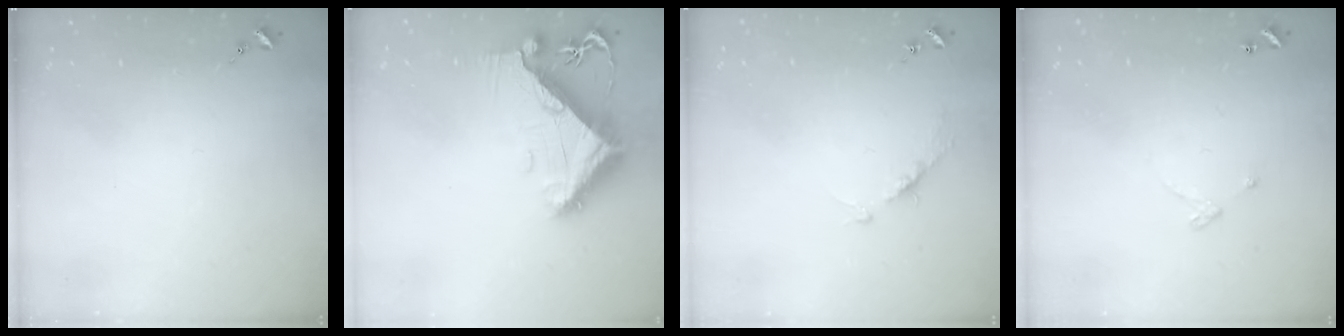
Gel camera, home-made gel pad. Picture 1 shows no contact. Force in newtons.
{"total": 10.5, "press": 10.4, "slide": 1.3}
{"total": 4.4, "press": 4.4, "slide": 0.6}
{"total": 3.4, "press": 3.4, "slide": 0.5}